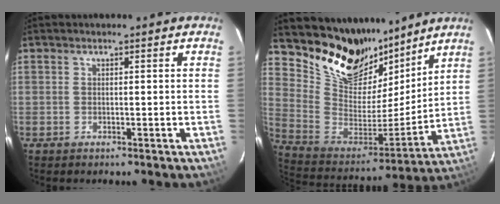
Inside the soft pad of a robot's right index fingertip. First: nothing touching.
{"total": 20.6, "force": [16.0, 10.1, 8.0], "torque": [-0.193, -0.012, 0.294]}